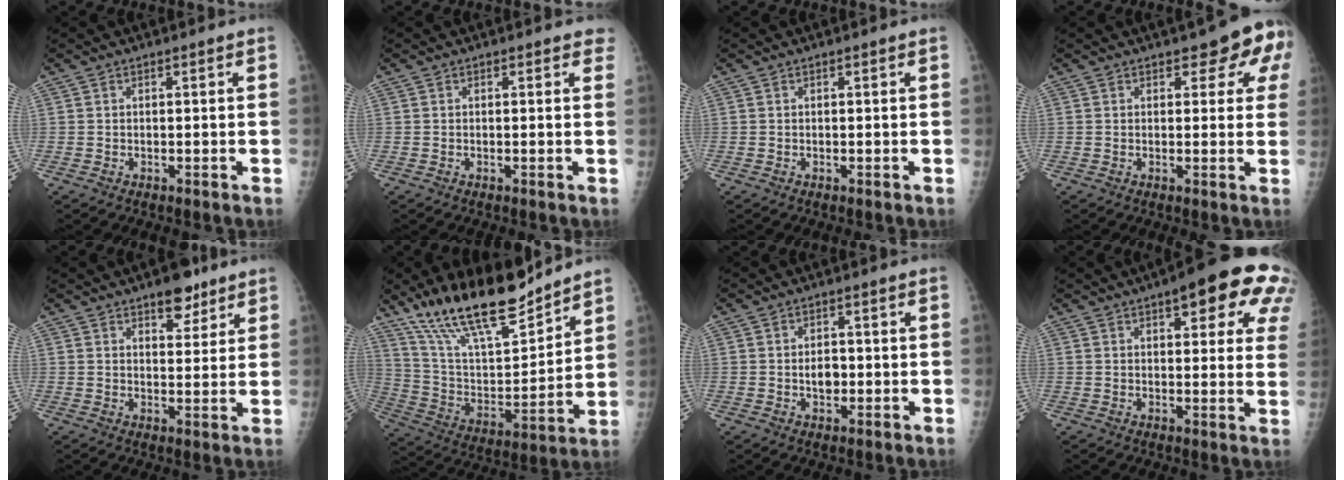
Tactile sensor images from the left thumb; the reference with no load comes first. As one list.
[{"total": 0.6, "force": [0.5, 0.4, 0.2], "torque": [0.004, -0.001, -0.001]}, {"total": 0.0}, {"total": 7.2, "force": [3.8, 3.3, 5.1], "torque": [-0.025, -0.008, 0.038]}, {"total": 6.6, "force": [4.4, 3.1, 3.8], "torque": [-0.027, -0.022, 0.061]}, {"total": 21.5, "force": [17.1, 5.9, 11.8], "torque": [-0.174, -0.085, 0.308]}, {"total": 3.0, "force": [-0.3, 2.1, 2.2], "torque": [-0.022, 0.003, -0.004]}, {"total": 17.5, "force": [8.7, 6.1, 13.9], "torque": [-0.141, -0.011, 0.097]}]